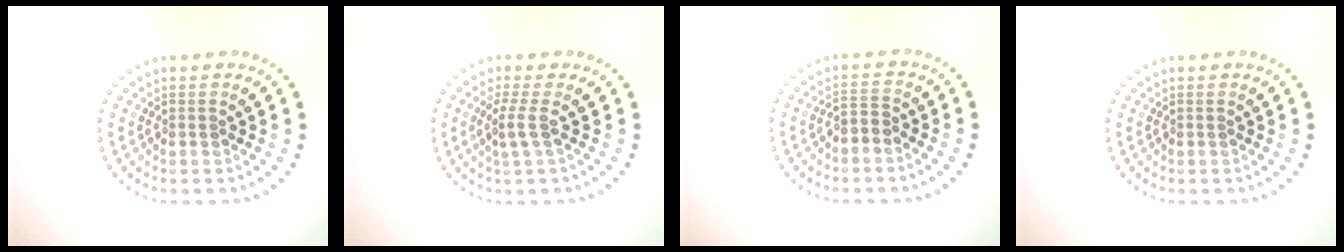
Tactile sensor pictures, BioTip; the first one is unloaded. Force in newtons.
{"total": 1.8, "press": 1.3, "slide": 1.2}
{"total": 1.7, "press": 1.3, "slide": 1.1}
{"total": 0.0}